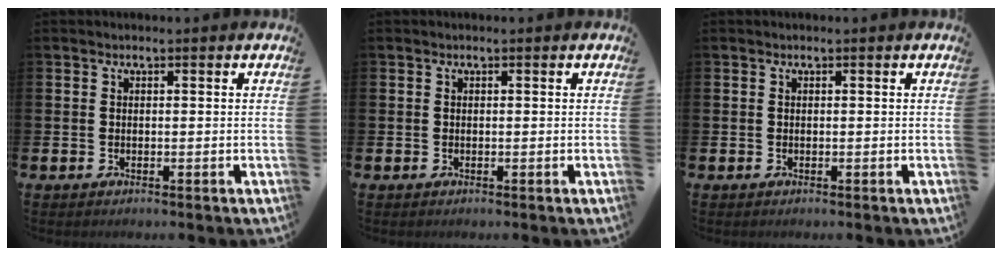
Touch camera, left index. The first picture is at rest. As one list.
[{"total": 0.0}, {"total": 0.0}]